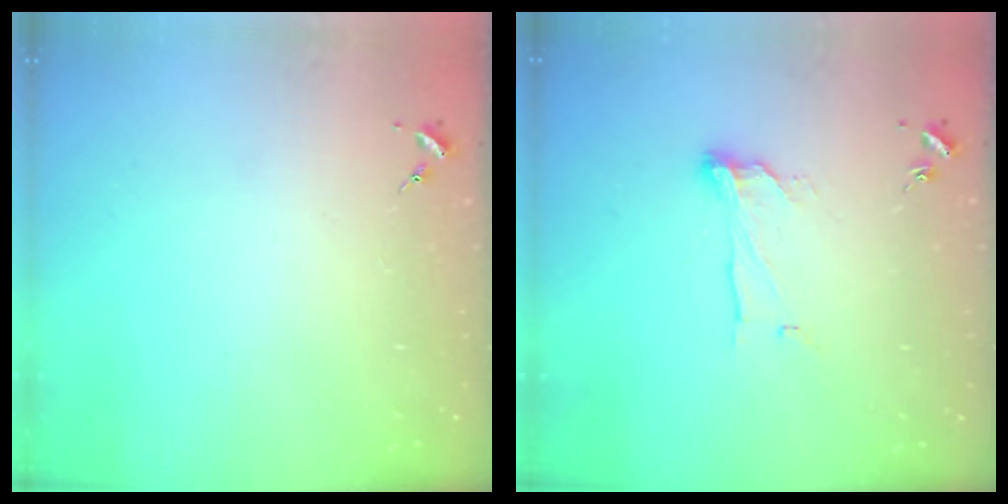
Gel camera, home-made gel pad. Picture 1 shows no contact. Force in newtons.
{"total": 8.3, "press": 8.3, "slide": 0.4}